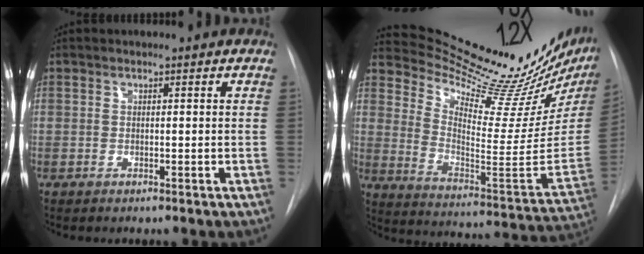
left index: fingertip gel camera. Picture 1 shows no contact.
{"total": 29.1, "force": [26.2, 4.0, 12.2], "torque": [-0.185, -0.122, 0.346]}